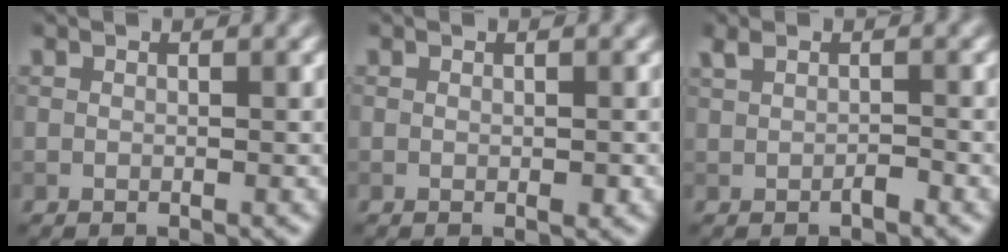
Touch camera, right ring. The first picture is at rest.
{"total": 0.6, "force": [-0.1, 0.3, 0.5], "torque": [-0.007, -0.001, 0.000]}
{"total": 1.1, "force": [0.0, 0.4, 1.0], "torque": [-0.024, 0.000, 0.002]}